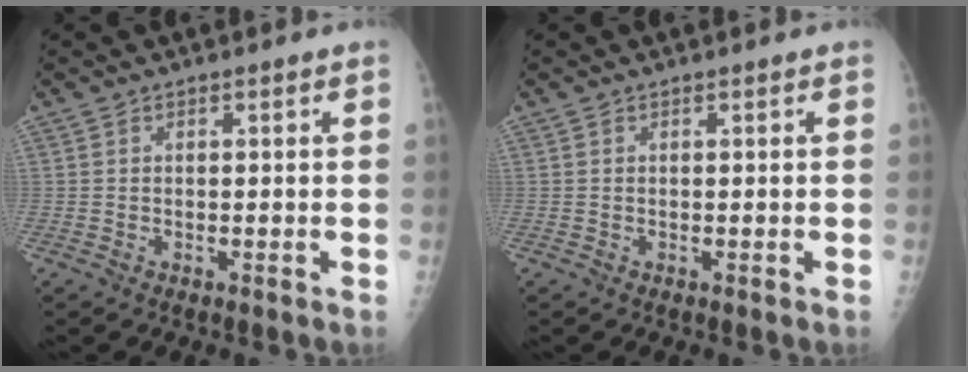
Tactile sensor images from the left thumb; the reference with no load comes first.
{"total": 0.0}